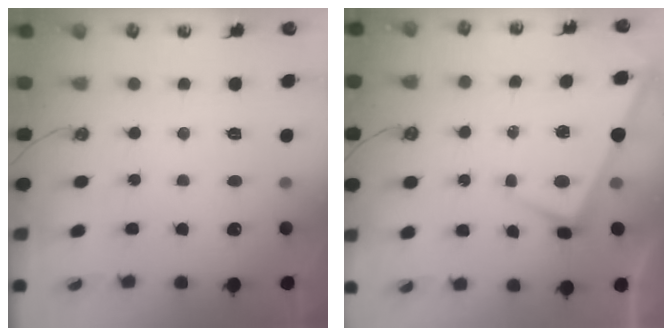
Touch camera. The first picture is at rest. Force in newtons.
{"total": 2.8, "press": 2.8, "slide": 0.1}